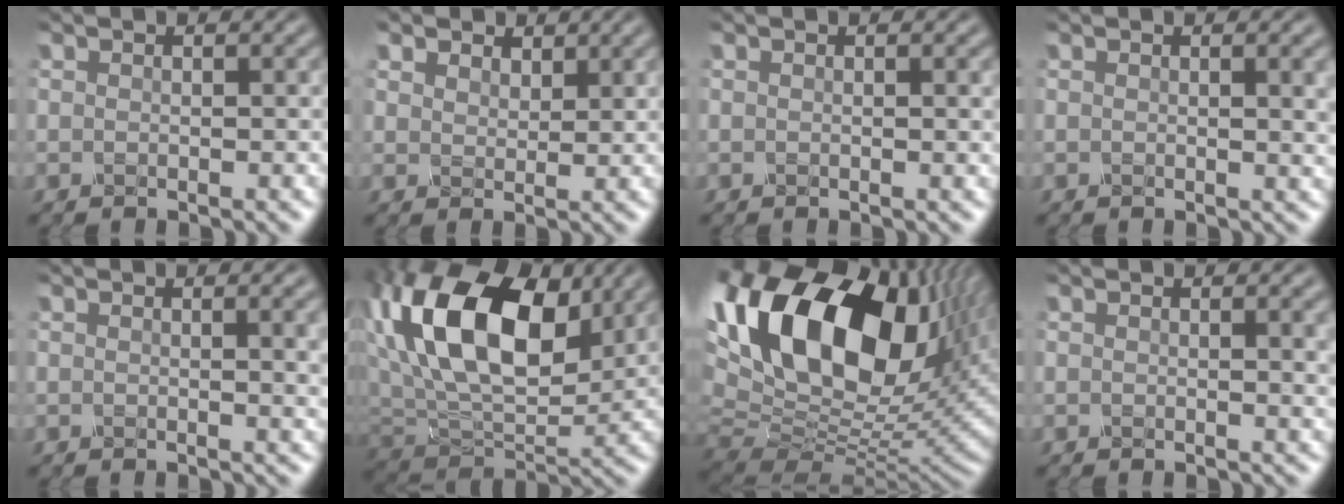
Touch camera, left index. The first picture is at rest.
{"total": 2.2, "force": [1.8, 1.2, 0.2], "torque": [-0.019, -0.003, 0.037]}
{"total": 0.9, "force": [0.3, 0.3, 0.7], "torque": [-0.005, 0.002, 0.002]}
{"total": 3.8, "force": [1.3, 1.4, 3.3], "torque": [-0.026, 0.014, 0.011]}
{"total": 4.4, "force": [1.4, 1.7, 3.8], "torque": [-0.028, 0.017, 0.010]}
{"total": 15.9, "force": [5.3, 9.0, 12.0], "torque": [-0.238, 0.029, 0.087]}
{"total": 20.4, "force": [7.6, 11.1, 15.4], "torque": [-0.311, 0.061, 0.129]}
{"total": 2.8, "force": [1.1, 1.0, 2.4], "torque": [-0.017, 0.008, 0.011]}